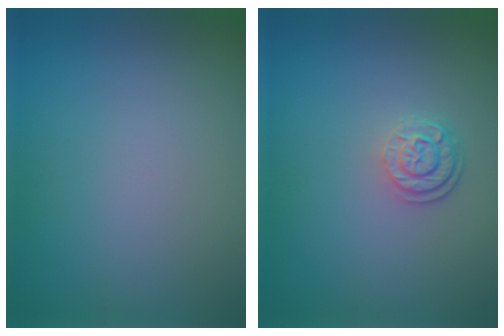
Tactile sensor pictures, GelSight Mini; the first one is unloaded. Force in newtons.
{"total": 2.5, "press": 1.9, "slide": 1.6}